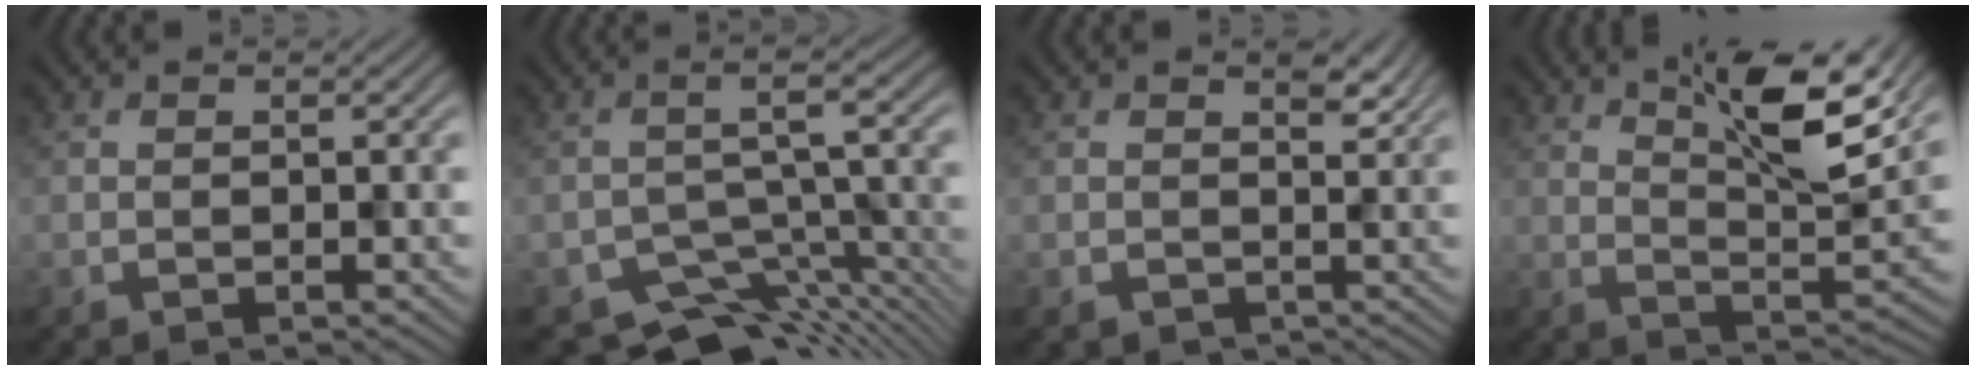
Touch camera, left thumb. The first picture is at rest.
{"total": 9.0, "force": [-7.0, 3.1, 4.7], "torque": [-0.076, -0.017, -0.105]}
{"total": 2.0, "force": [1.0, 1.6, 0.6], "torque": [-0.018, -0.014, 0.014]}
{"total": 11.1, "force": [6.5, 2.3, 8.7], "torque": [-0.143, -0.010, 0.109]}